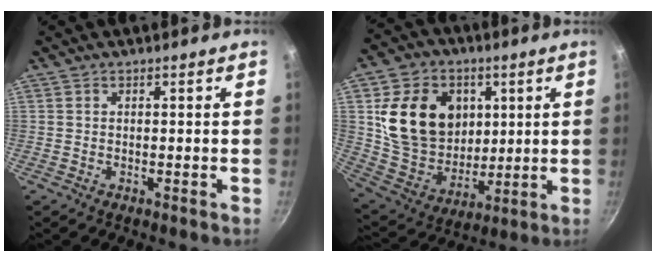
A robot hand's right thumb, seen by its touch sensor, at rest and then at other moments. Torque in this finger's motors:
{"motor_torque": [-0.47, 0.40, 0.09, -0.21, -0.21]}